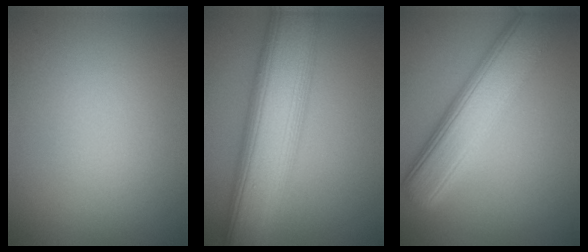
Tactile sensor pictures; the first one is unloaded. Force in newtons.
{"total": 11.1, "press": 11.1, "slide": 0.1}
{"total": 8.1, "press": 8.1, "slide": 0.2}